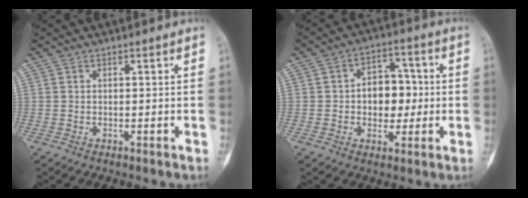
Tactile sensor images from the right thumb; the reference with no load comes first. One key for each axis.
{"total": 9.3, "fx": -0.3, "fy": 6.7, "fz": 6.4, "tx": -0.045, "ty": 0.023, "tz": -0.007}